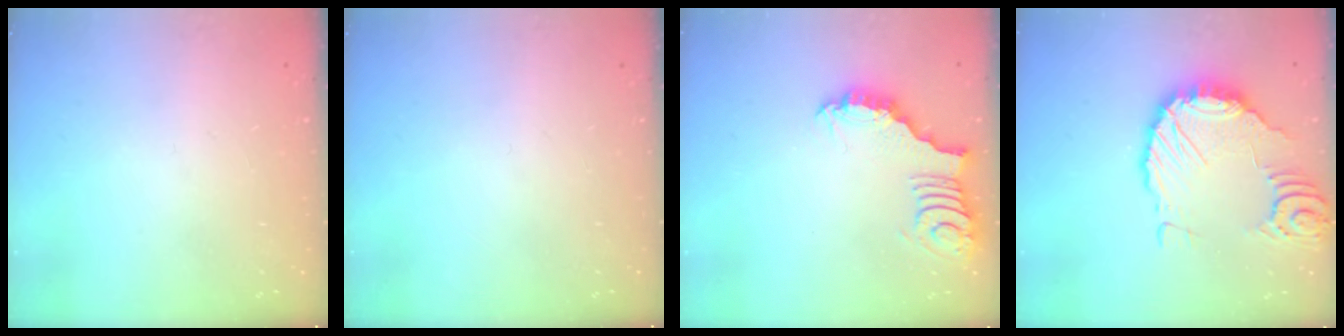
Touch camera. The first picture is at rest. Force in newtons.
{"total": 0.0}
{"total": 3.3, "press": 3.3, "slide": 0.1}
{"total": 13.3, "press": 13.2, "slide": 1.3}